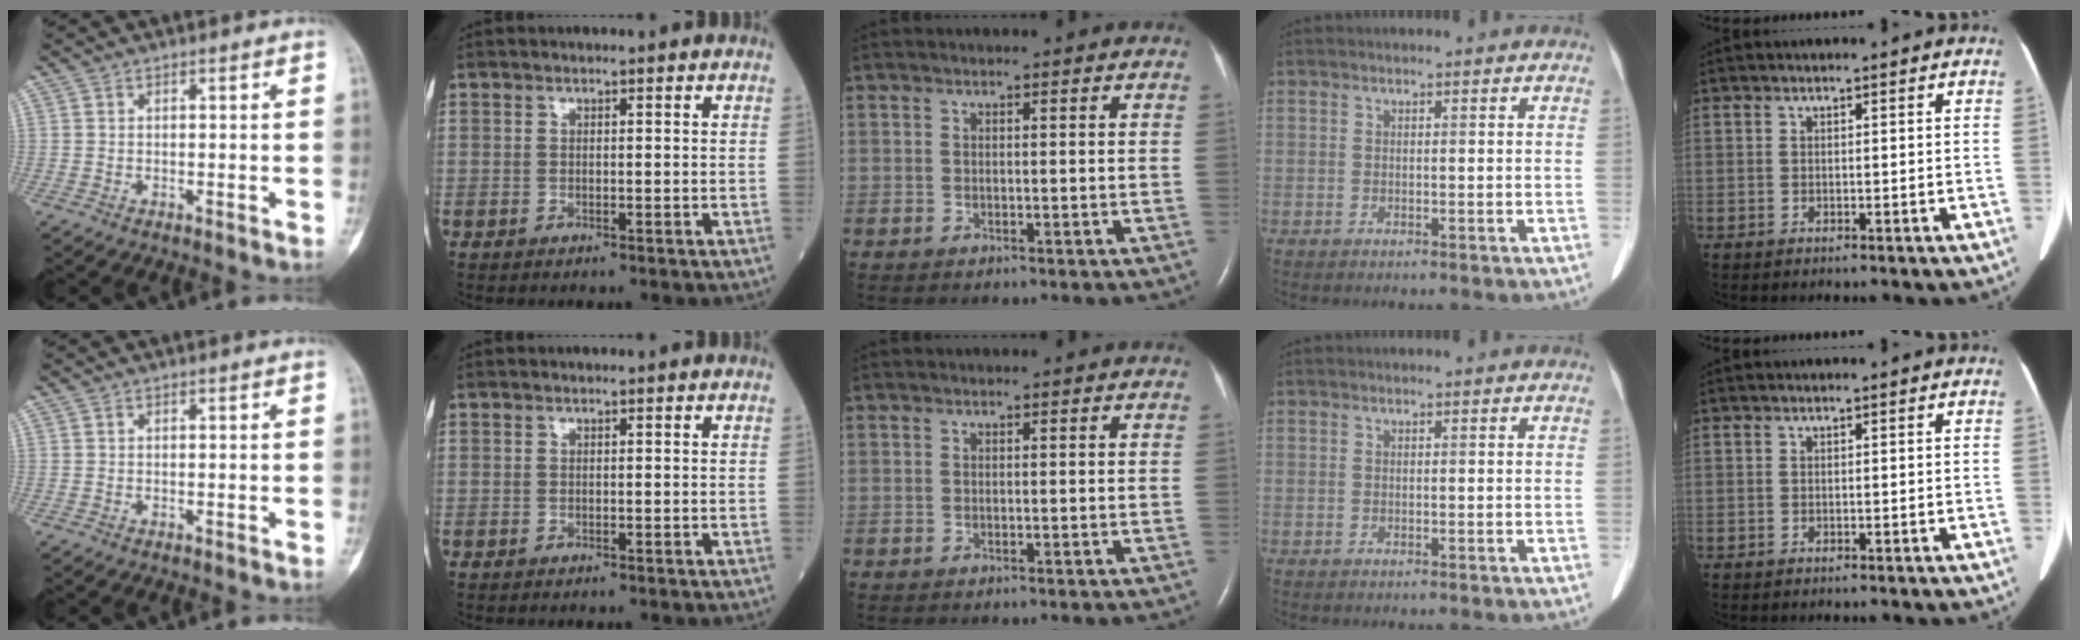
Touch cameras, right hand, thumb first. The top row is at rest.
{}